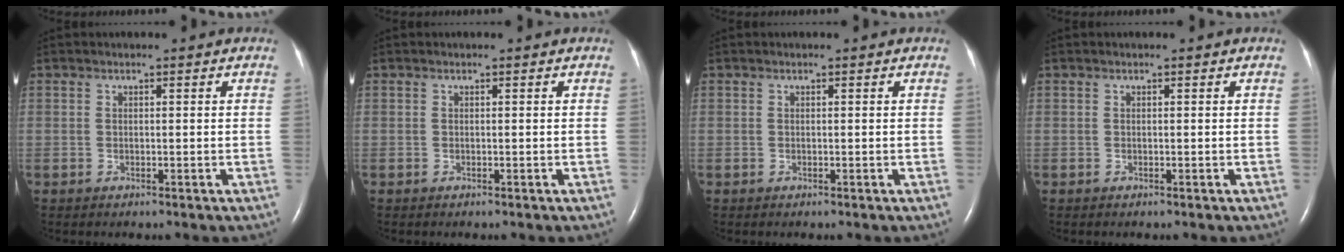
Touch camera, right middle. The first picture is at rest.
{"total": 0.0}
{"total": 0.0}
{"total": 0.0}